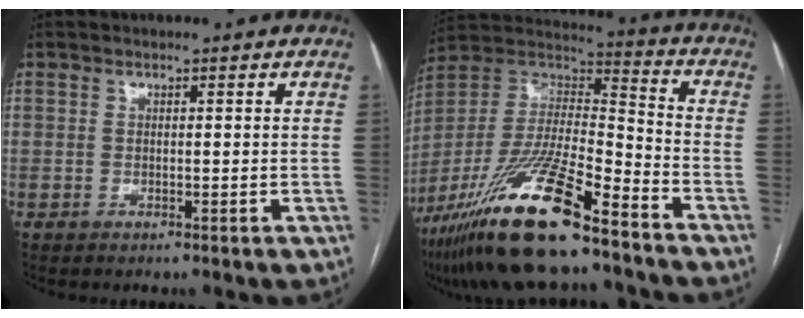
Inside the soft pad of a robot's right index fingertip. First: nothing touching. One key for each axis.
{"total": 22.1, "fx": -15.3, "fy": 3.2, "fz": 15.7, "tx": -0.326, "ty": -0.032, "tz": -0.281}